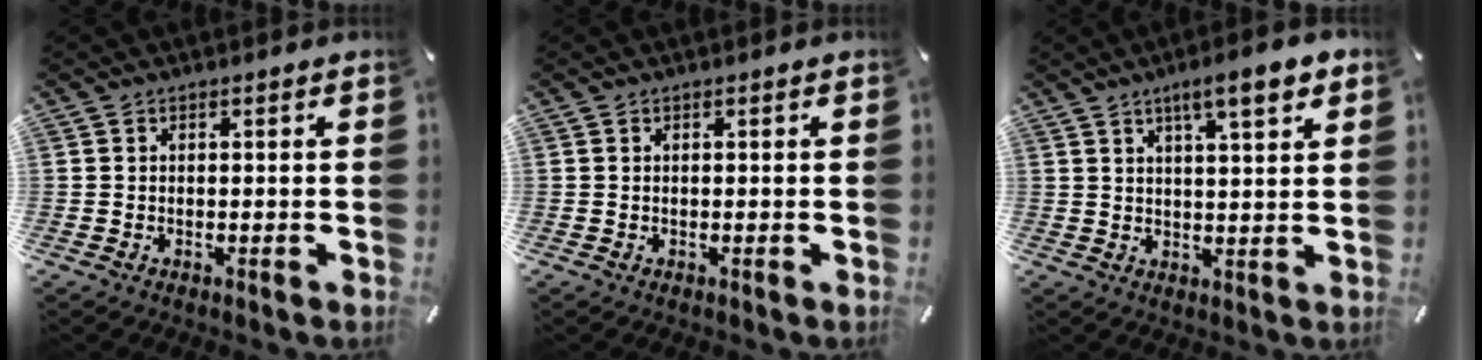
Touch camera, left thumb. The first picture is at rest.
{"total": 0.0}
{"total": 7.8, "force": [4.8, 1.6, 6.0], "torque": [-0.093, -0.021, 0.077]}